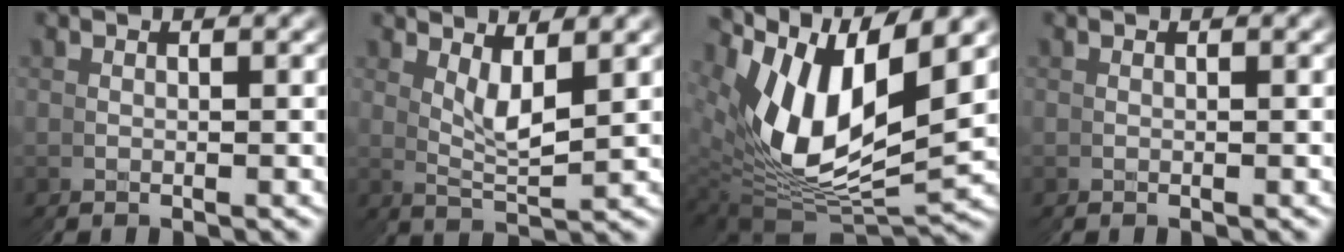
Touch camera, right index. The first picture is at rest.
{"total": 2.5, "force": [1.9, 0.8, 1.4], "torque": [-0.029, -0.004, 0.031]}
{"total": 12.6, "force": [1.2, 8.5, 9.3], "torque": [-0.186, -0.017, 0.028]}
{"total": 0.0}